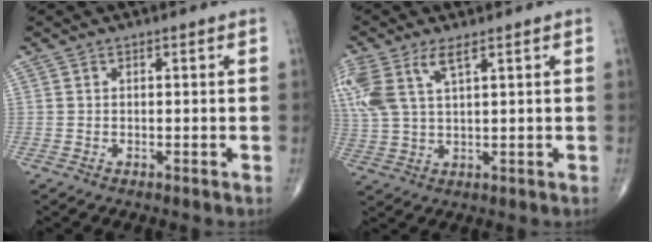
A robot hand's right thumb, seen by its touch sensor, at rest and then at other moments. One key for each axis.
{"total": 10.5, "fx": 4.7, "fy": 4.2, "fz": 8.5, "tx": -0.220, "ty": 0.004, "tz": 0.102}